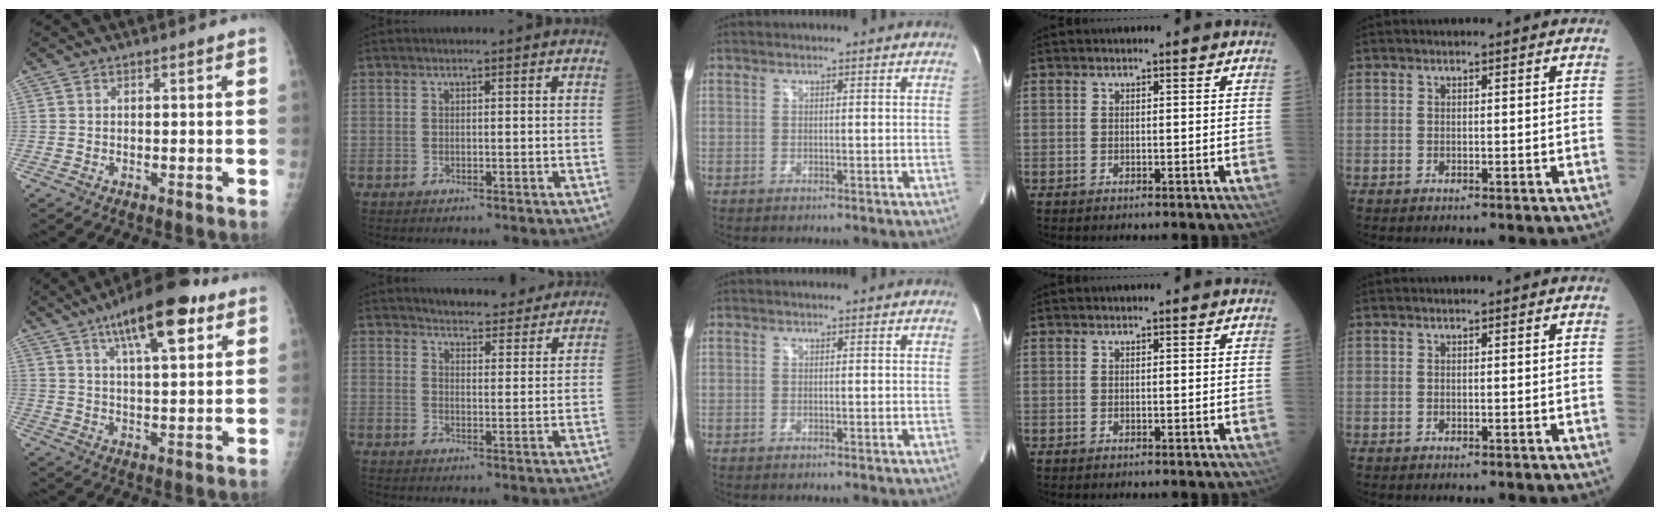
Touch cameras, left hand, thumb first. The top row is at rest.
{"thumb": {"total": 15.5, "force": [8.2, 5.0, 12.2], "torque": [-0.169, -0.019, 0.126]}, "index": {"total": 14.9, "force": [14.0, 2.8, 4.3], "torque": [-0.036, -0.011, 0.163]}}